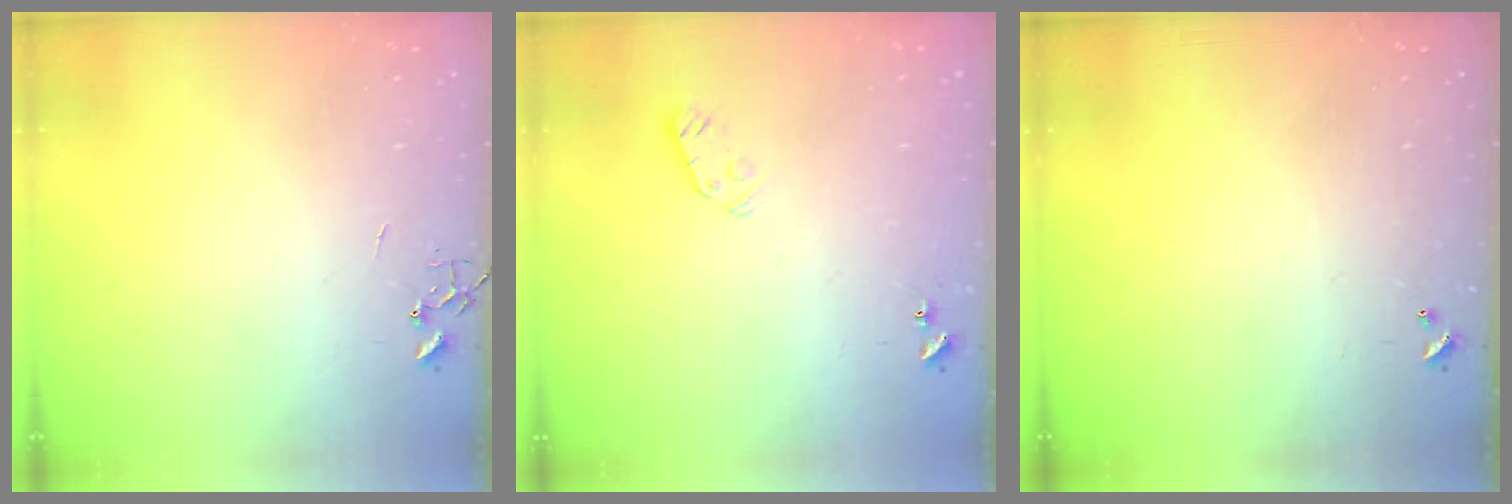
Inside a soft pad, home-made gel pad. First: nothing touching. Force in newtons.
{"total": 3.9, "press": 3.8, "slide": 0.9}
{"total": 0.0}